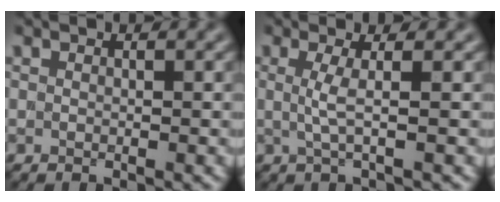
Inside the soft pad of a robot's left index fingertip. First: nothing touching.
{"total": 2.1, "force": [0.1, 0.4, 2.1], "torque": [-0.043, -0.003, -0.002]}